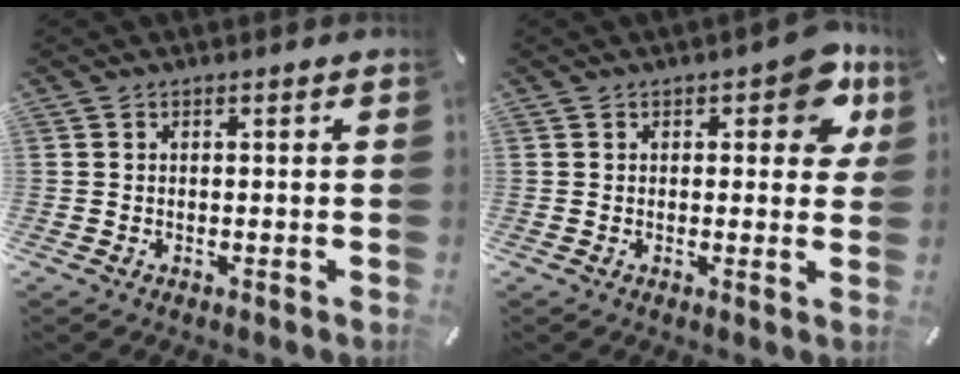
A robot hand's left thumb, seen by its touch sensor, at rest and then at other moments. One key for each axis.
{"total": 8.2, "fx": 3.7, "fy": 4.3, "fz": 5.9, "tx": -0.059, "ty": -0.013, "tz": 0.056}